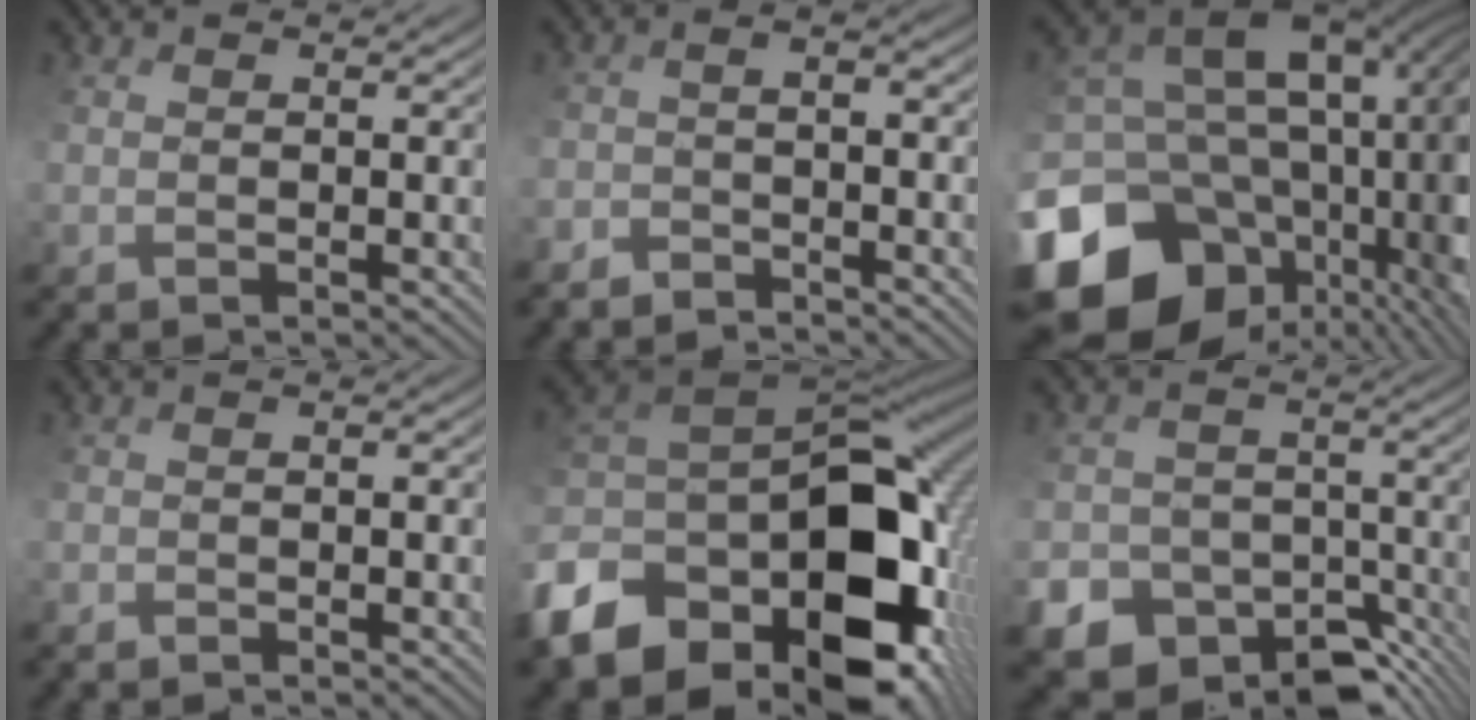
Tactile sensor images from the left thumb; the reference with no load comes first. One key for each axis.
{"total": 4.0, "fx": -3.7, "fy": 0.6, "fz": 1.2, "tx": -0.021, "ty": -0.003, "tz": -0.075}
{"total": 20.1, "fx": -4.1, "fy": 15.3, "fz": 12.4, "tx": -0.244, "ty": -0.026, "tz": -0.038}
{"total": 1.7, "fx": -1.6, "fy": 0.3, "fz": 0.5, "tx": -0.002, "ty": 0.000, "tz": -0.029}
{"total": 19.6, "fx": -6.6, "fy": 12.9, "fz": 13.2, "tx": -0.291, "ty": -0.042, "tz": -0.090}
{"total": 13.8, "fx": -9.4, "fy": 9.4, "fz": 3.8, "tx": -0.098, "ty": -0.047, "tz": -0.133}